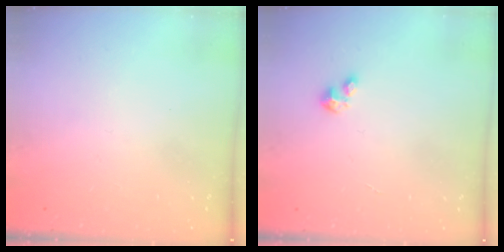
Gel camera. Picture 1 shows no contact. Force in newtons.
{"total": 2.0, "press": 2.0, "slide": 0.2}